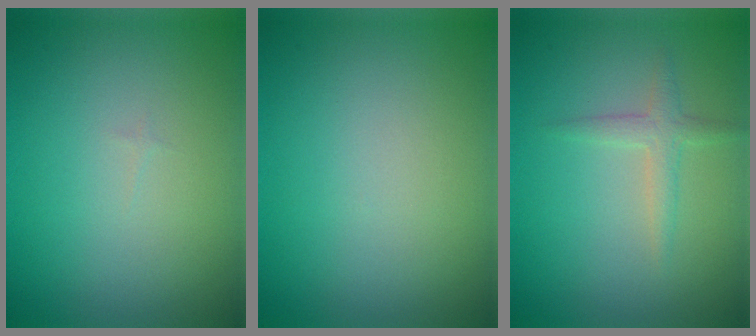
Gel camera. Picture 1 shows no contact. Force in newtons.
{"total": 0.0}
{"total": 1.7, "press": 1.7, "slide": 0.1}